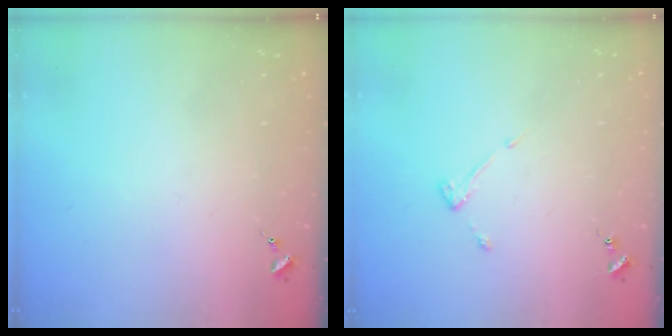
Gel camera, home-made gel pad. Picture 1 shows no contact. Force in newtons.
{"total": 2.9, "press": 2.9, "slide": 0.5}